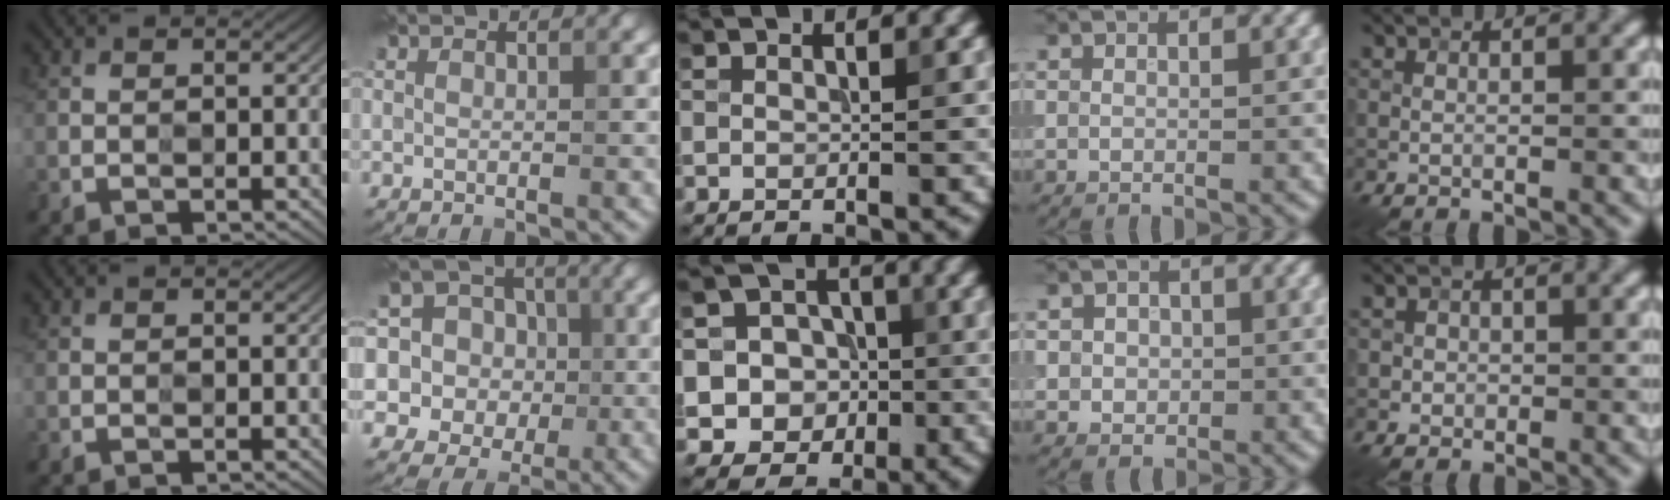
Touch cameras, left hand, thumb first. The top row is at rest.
{"index": {"total": 13.2, "force": [3.3, 11.5, 5.4], "torque": [-0.143, 0.048, 0.032]}, "middle": {"total": 8.0, "force": [-1.6, 7.6, 2.0], "torque": [-0.031, 0.017, -0.053]}, "ring": {"total": 2.3, "force": [0.1, 2.0, 1.0], "torque": [-0.009, 0.002, -0.004]}, "little": {"total": 1.1, "force": [-0.1, 1.1, 0.1], "torque": [0.005, -0.004, -0.001]}}